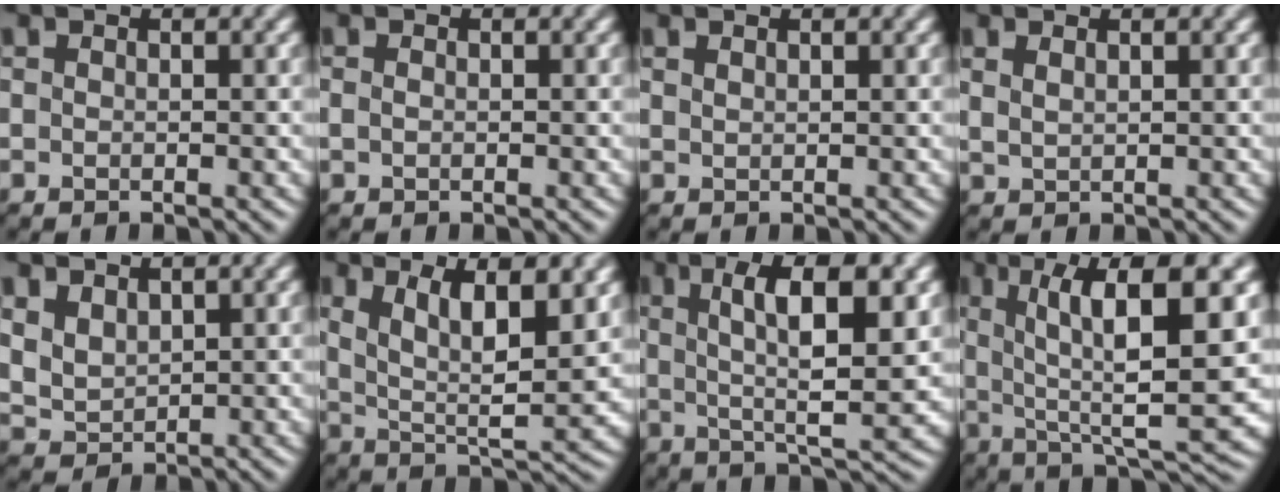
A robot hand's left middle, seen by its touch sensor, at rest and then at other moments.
{"total": 0.5, "force": [0.0, 0.3, 0.4], "torque": [-0.009, 0.000, 0.001]}
{"total": 0.5, "force": [0.5, 0.1, 0.2], "torque": [-0.001, 0.001, 0.011]}
{"total": 1.1, "force": [0.8, 0.3, 0.6], "torque": [-0.015, -0.001, 0.019]}
{"total": 3.3, "force": [1.8, 2.1, 1.8], "torque": [-0.051, -0.004, 0.041]}
{"total": 7.7, "force": [2.9, 2.6, 6.6], "torque": [-0.120, -0.008, 0.054]}
{"total": 8.8, "force": [2.4, 2.3, 8.2], "torque": [-0.121, 0.005, 0.038]}
{"total": 11.4, "force": [2.8, 2.6, 10.8], "torque": [-0.160, 0.007, 0.048]}